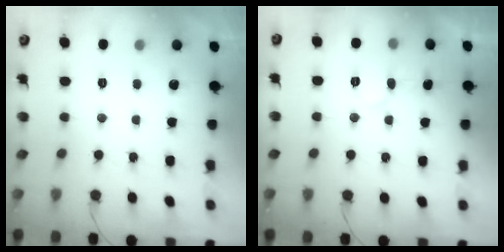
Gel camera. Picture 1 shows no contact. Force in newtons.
{"total": 6.2, "press": 6.2, "slide": 0.6}